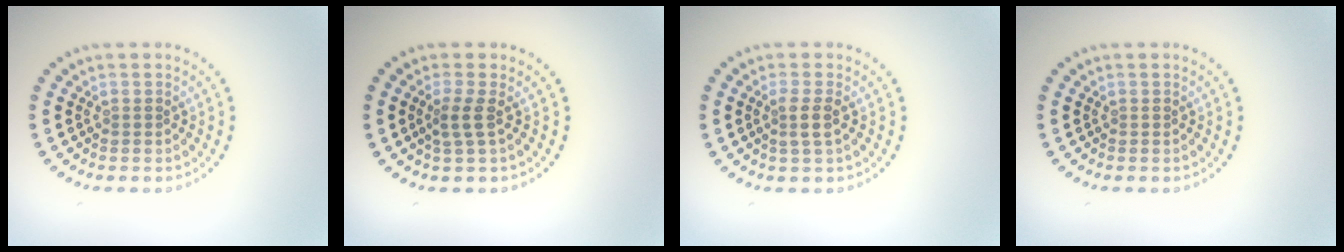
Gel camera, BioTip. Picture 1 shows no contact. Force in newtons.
{"total": 1.8, "press": 1.3, "slide": 1.2}
{"total": 1.8, "press": 1.4, "slide": 1.1}
{"total": 0.0}